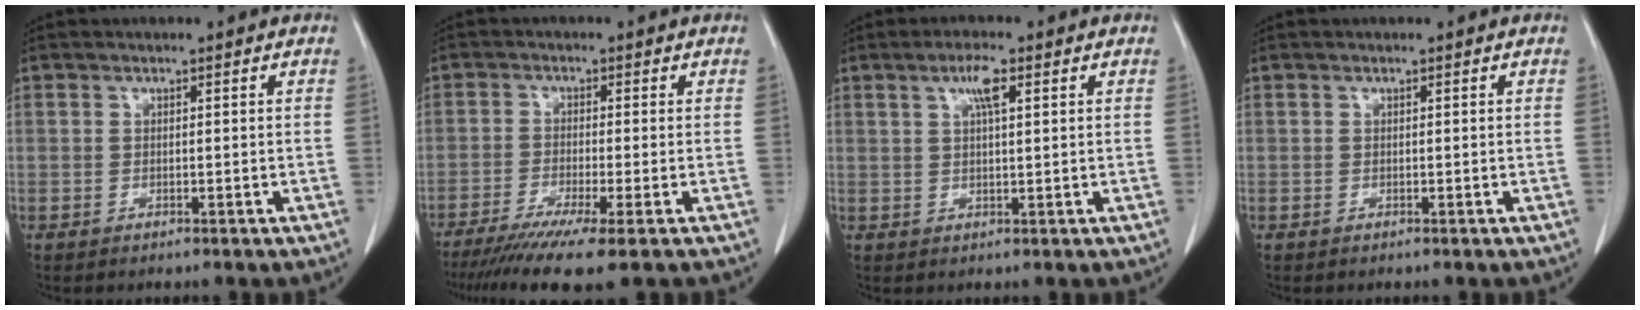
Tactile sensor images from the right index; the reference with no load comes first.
{"total": 9.3, "force": [-6.6, -0.3, 6.6], "torque": [-0.104, -0.022, -0.105]}
{"total": 3.6, "force": [1.6, 0.5, 3.2], "torque": [-0.060, 0.004, 0.028]}
{"total": 0.0}